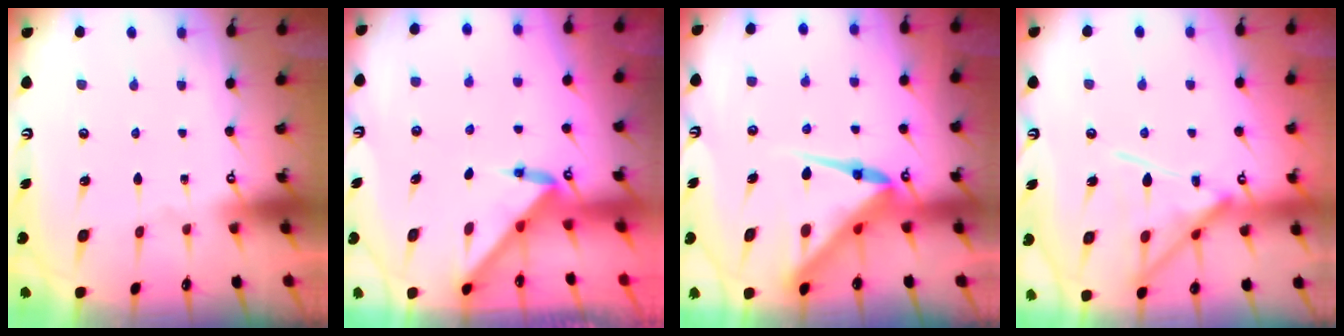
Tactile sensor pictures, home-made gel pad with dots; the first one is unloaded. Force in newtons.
{"total": 3.1, "press": 3.1, "slide": 0.2}
{"total": 10.8, "press": 10.8, "slide": 1.1}
{"total": 15.1, "press": 15.0, "slide": 1.0}